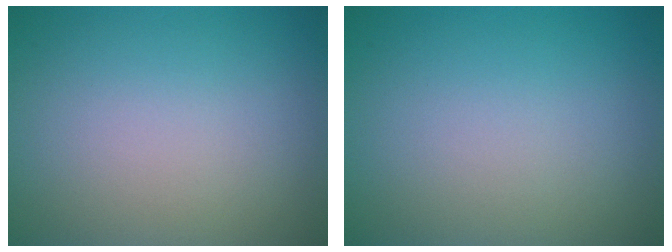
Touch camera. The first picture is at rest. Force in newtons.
{"total": 0.0}